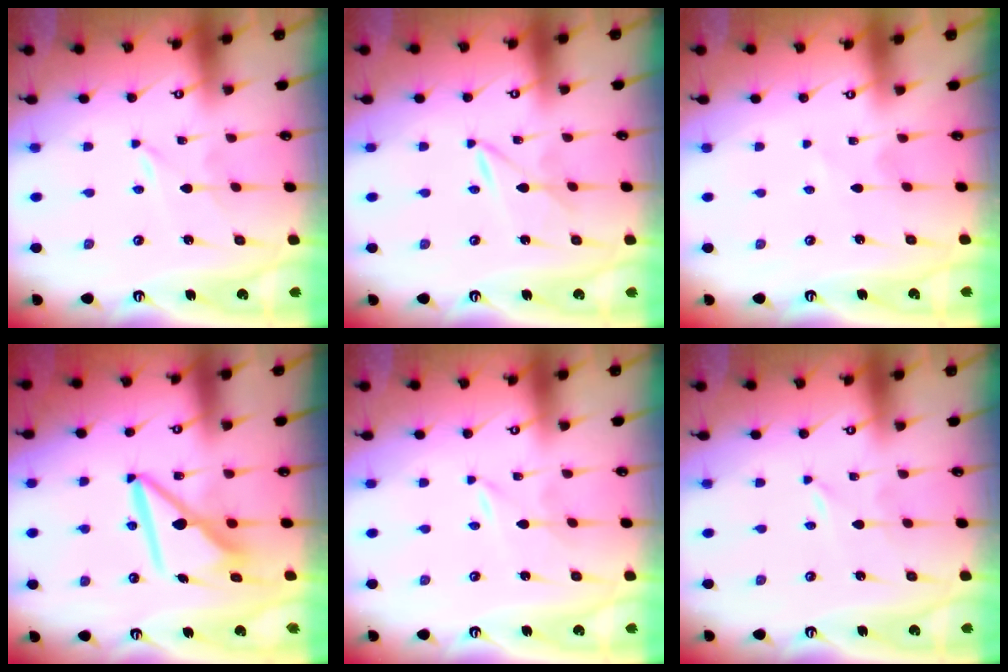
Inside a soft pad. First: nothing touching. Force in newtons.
{"total": 1.6, "press": 1.6, "slide": 0.1}
{"total": 1.9, "press": 1.8, "slide": 0.3}
{"total": 9.7, "press": 9.7, "slide": 1.0}
{"total": 0.0}
{"total": 0.0}